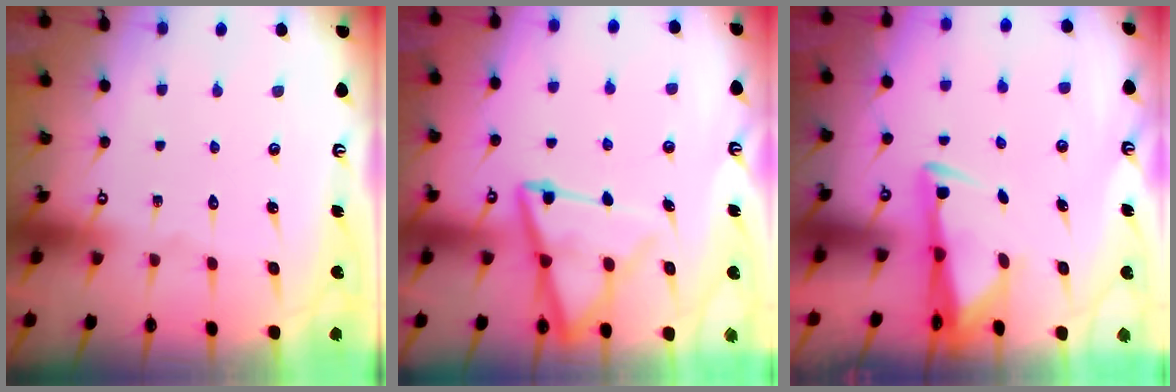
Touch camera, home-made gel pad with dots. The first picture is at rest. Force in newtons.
{"total": 11.0, "press": 10.9, "slide": 1.3}
{"total": 2.9, "press": 2.7, "slide": 0.9}